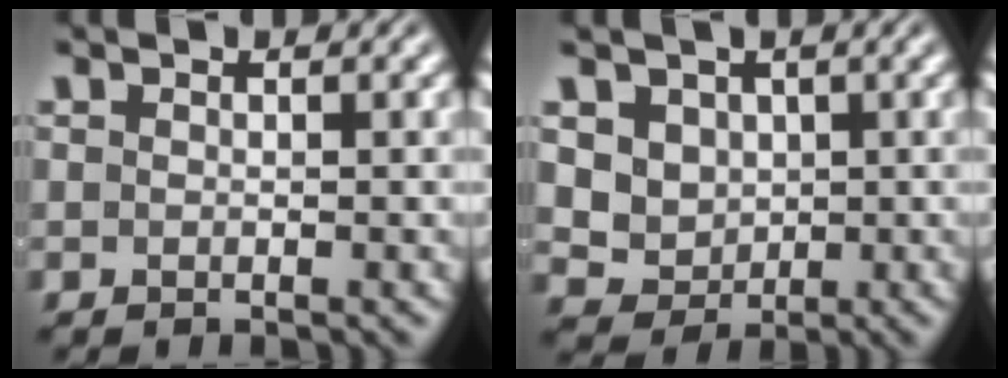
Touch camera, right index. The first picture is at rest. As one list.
[{"total": 6.8, "force": [0.4, 6.3, 2.6], "torque": [-0.089, -0.047, 0.022]}]